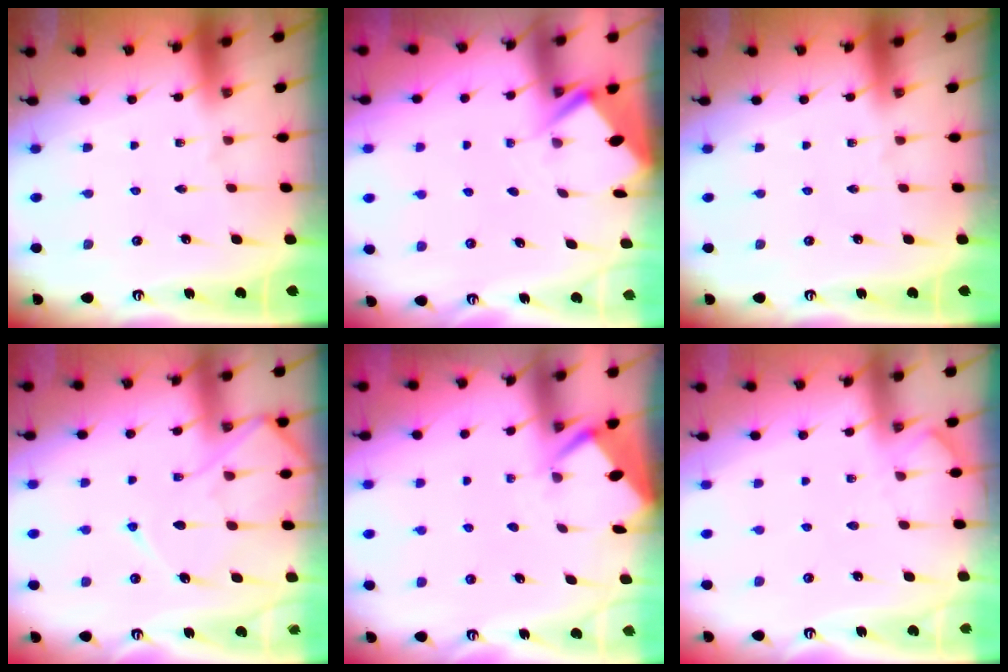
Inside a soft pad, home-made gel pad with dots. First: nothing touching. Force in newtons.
{"total": 3.0, "press": 2.9, "slide": 0.4}
{"total": 0.0}
{"total": 10.9, "press": 10.9, "slide": 1.2}
{"total": 2.8, "press": 2.7, "slide": 0.4}
{"total": 4.5, "press": 4.5, "slide": 0.6}